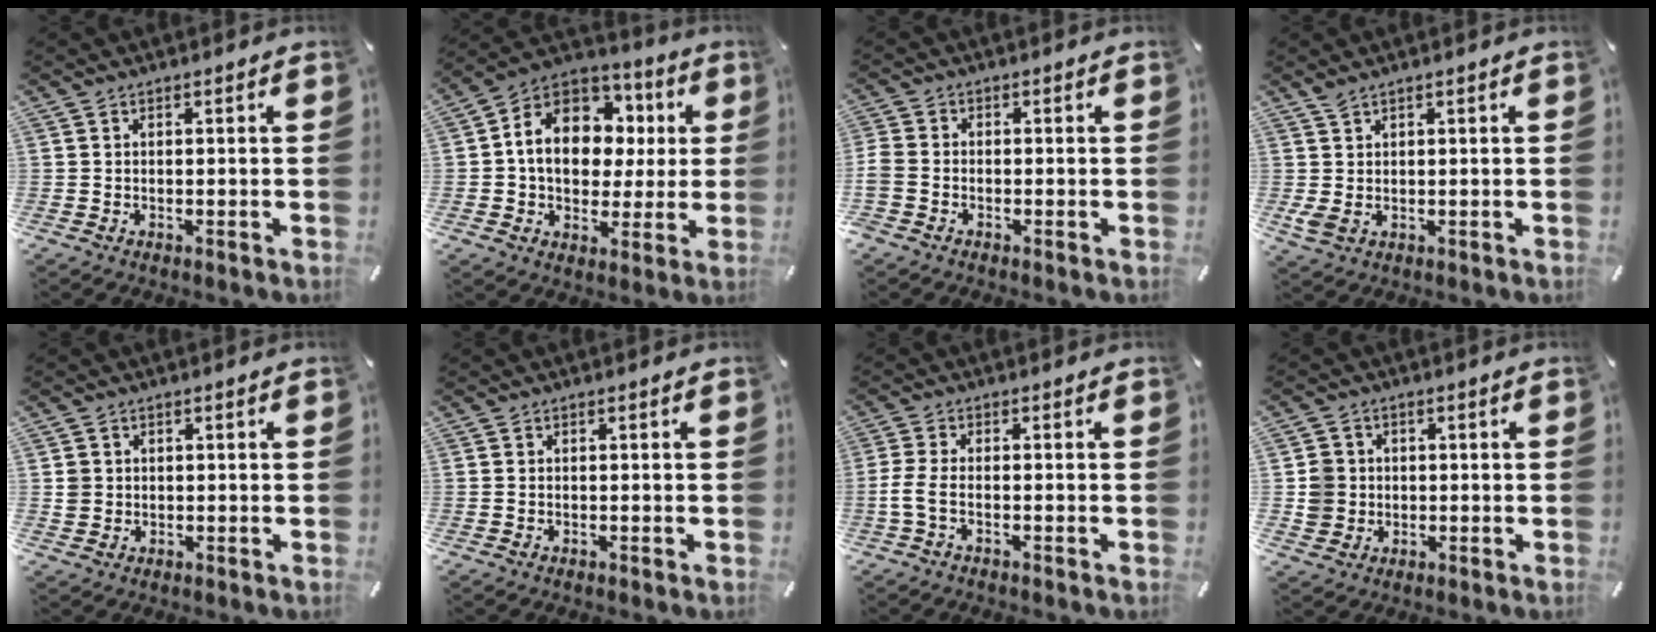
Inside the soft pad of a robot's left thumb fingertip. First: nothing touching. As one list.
[{"total": 13.5, "force": [1.8, 11.0, 7.6], "torque": [-0.136, -0.004, 0.039]}, {"total": 3.2, "force": [-1.4, 2.4, 1.6], "torque": [-0.039, 0.003, -0.026]}, {"total": 3.3, "force": [1.2, 2.0, 2.3], "torque": [-0.043, -0.007, 0.023]}, {"total": 2.4, "force": [0.2, 2.4, 0.3], "torque": [-0.006, 0.005, 0.003]}, {"total": 0.0}, {"total": 4.1, "force": [-1.3, 1.1, 3.7], "torque": [-0.084, -0.006, -0.026]}, {"total": 5.7, "force": [0.1, 5.6, 1.0], "torque": [-0.021, 0.005, 0.004]}]